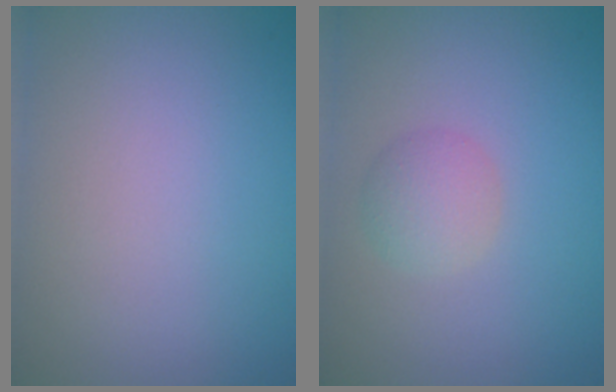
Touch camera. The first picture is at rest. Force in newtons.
{"total": 2.3, "press": 2.3, "slide": 0.0}